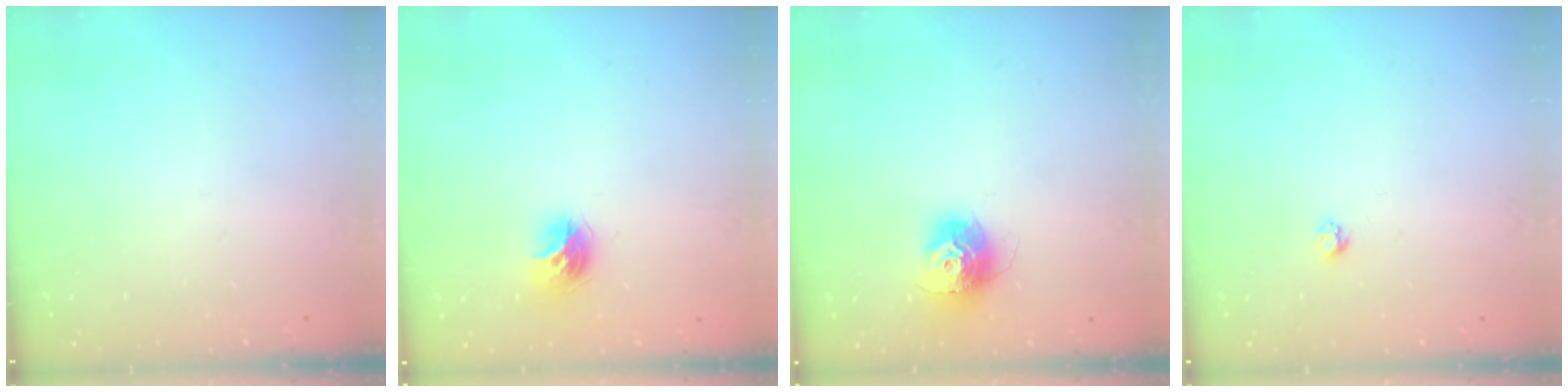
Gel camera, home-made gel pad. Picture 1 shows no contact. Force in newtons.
{"total": 9.5, "press": 9.5, "slide": 0.4}
{"total": 12.6, "press": 12.6, "slide": 1.1}
{"total": 2.7, "press": 2.7, "slide": 0.4}